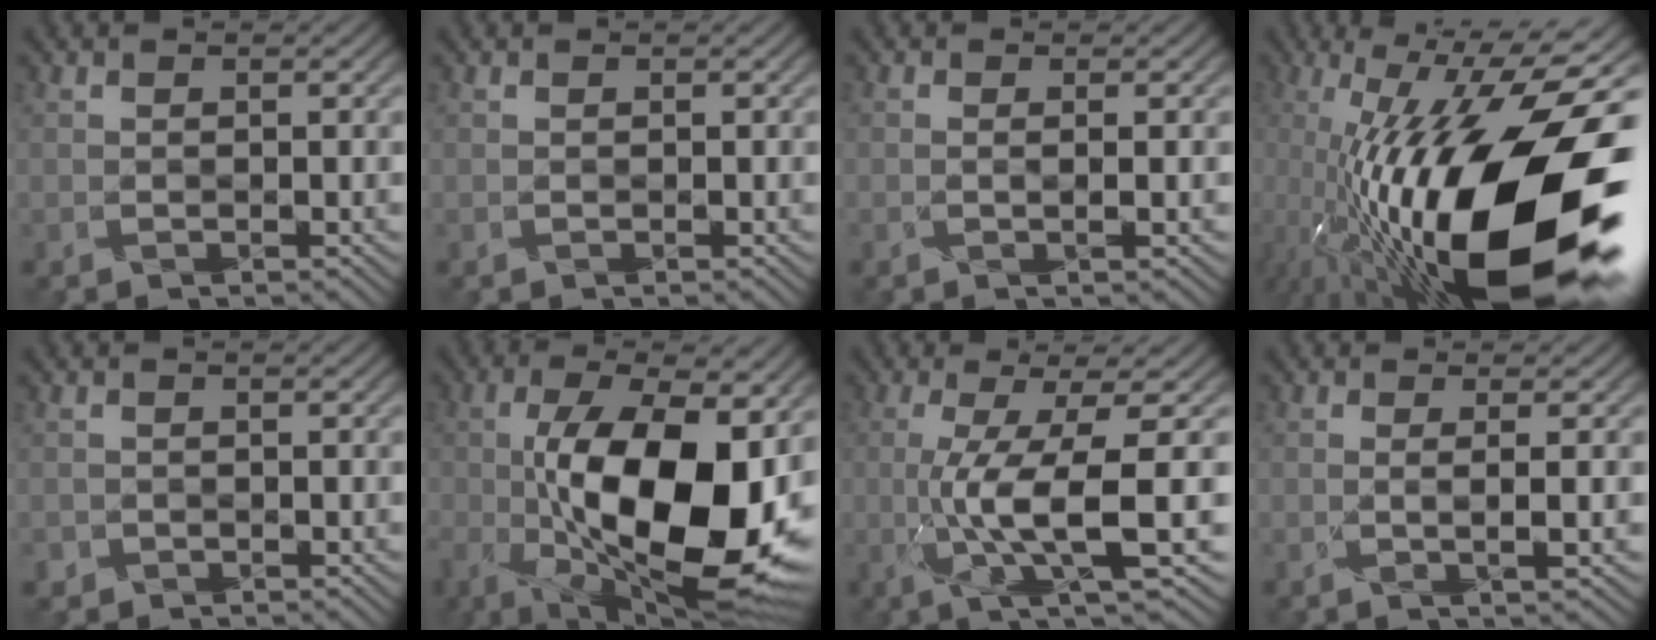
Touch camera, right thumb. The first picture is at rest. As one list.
[{"total": 0.0}, {"total": 0.6, "force": [-0.1, -0.1, 0.6], "torque": [-0.002, 0.007, -0.007]}, {"total": 20.5, "force": [-6.7, 7.6, 17.8], "torque": [-0.302, -0.012, -0.121]}, {"total": 1.1, "force": [-0.6, 0.6, -0.8], "torque": [0.012, -0.006, -0.010]}, {"total": 17.7, "force": [-2.6, 8.3, 15.5], "torque": [-0.259, -0.016, -0.045]}, {"total": 9.1, "force": [-1.8, 1.0, 8.8], "torque": [-0.138, 0.011, -0.030]}, {"total": 1.6, "force": [-0.1, -0.1, 1.5], "torque": [-0.022, 0.007, -0.007]}]